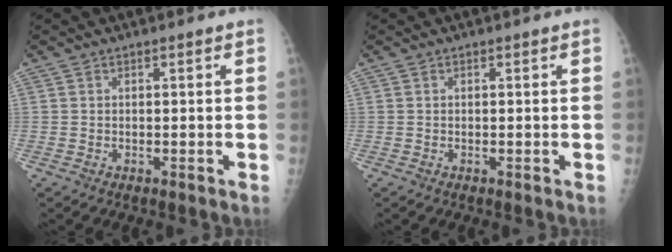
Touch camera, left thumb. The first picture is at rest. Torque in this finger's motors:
{"motor_torque": [-0.01, 0.01, -0.01, -0.01, 0.00]}